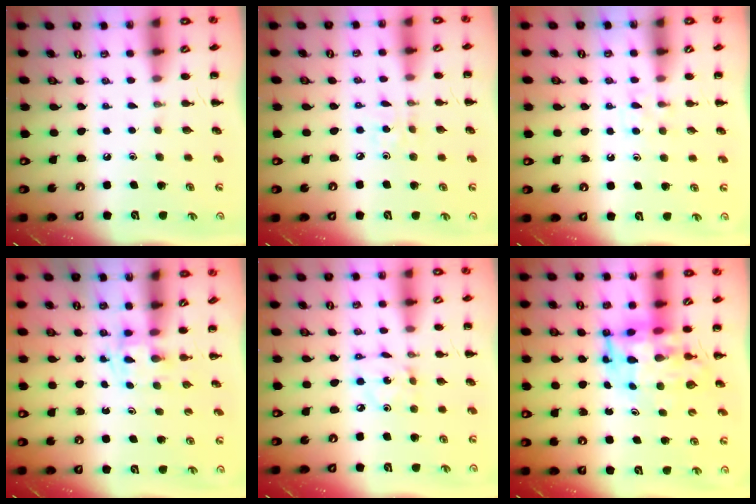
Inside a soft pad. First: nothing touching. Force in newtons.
{"total": 2.2, "press": 2.1, "slide": 0.6}
{"total": 5.8, "press": 5.6, "slide": 1.6}
{"total": 2.5, "press": 2.1, "slide": 1.2}
{"total": 2.3, "press": 2.3, "slide": 0.1}
{"total": 7.2, "press": 6.8, "slide": 2.3}